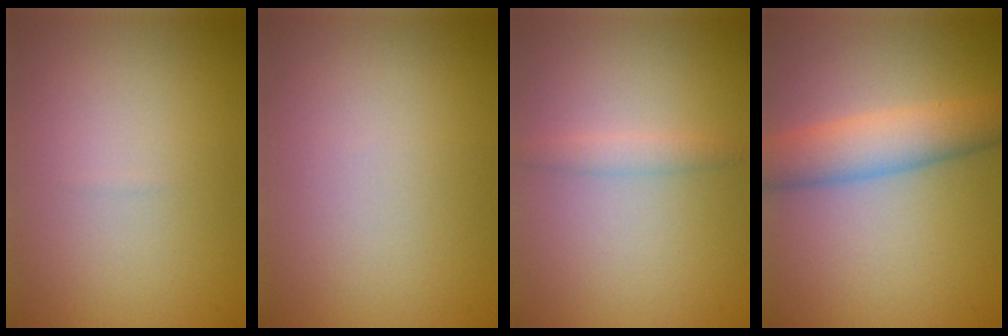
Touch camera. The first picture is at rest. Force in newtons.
{"total": 0.0}
{"total": 1.3, "press": 1.3, "slide": 0.0}
{"total": 4.7, "press": 4.7, "slide": 0.1}